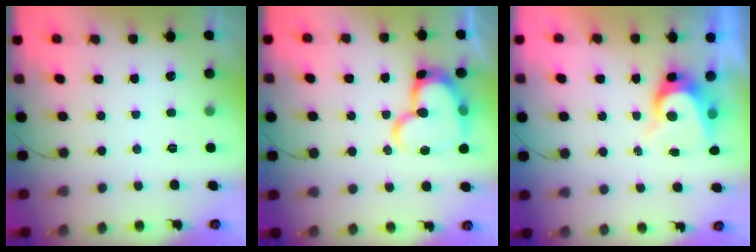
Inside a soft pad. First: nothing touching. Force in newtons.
{"total": 18.2, "press": 18.1, "slide": 1.8}
{"total": 8.2, "press": 8.1, "slide": 1.0}